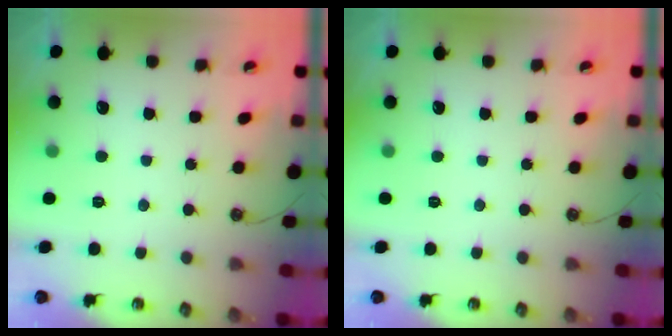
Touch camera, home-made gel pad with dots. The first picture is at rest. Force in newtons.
{"total": 0.0}